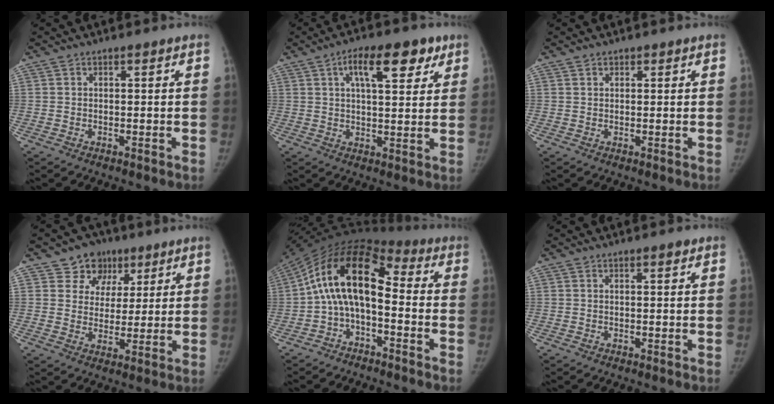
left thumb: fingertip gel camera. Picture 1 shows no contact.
{"total": 11.3, "force": [5.6, 4.7, 8.6], "torque": [-0.104, -0.008, 0.082]}
{"total": 1.2, "force": [0.7, 0.9, 0.2], "torque": [0.009, -0.003, 0.009]}
{"total": 8.5, "force": [4.6, 7.0, 1.4], "torque": [0.019, -0.017, 0.075]}
{"total": 15.1, "force": [-1.4, 8.3, 12.6], "torque": [-0.214, 0.076, -0.040]}
{"total": 0.7, "force": [0.5, 0.3, 0.5], "torque": [-0.006, -0.002, 0.008]}